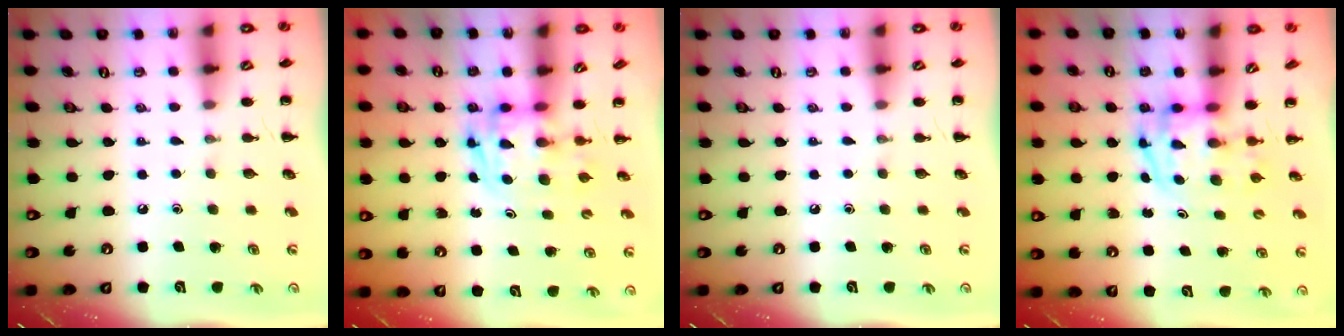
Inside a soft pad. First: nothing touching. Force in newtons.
{"total": 2.9, "press": 2.9, "slide": 0.5}
{"total": 0.0}
{"total": 3.9, "press": 3.8, "slide": 0.6}